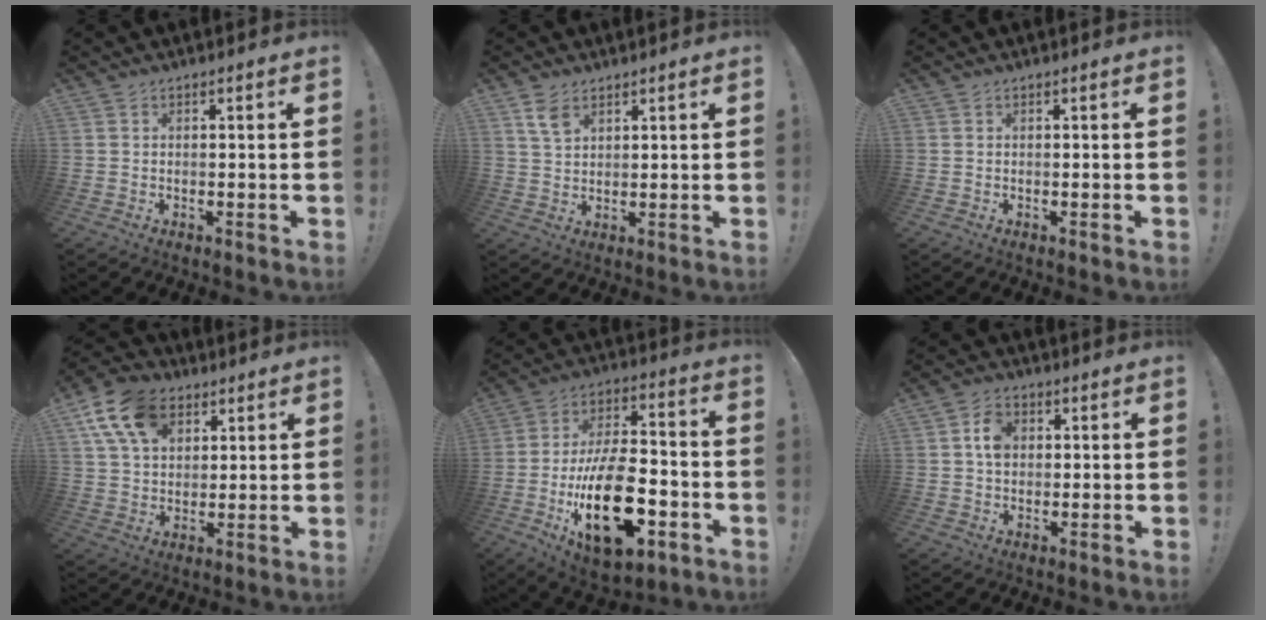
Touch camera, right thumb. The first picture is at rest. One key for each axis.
{"total": 5.0, "fx": 3.1, "fy": 2.6, "fz": 2.9, "tx": -0.053, "ty": -0.012, "tz": 0.059}
{"total": 0.0}
{"total": 15.5, "fx": 7.0, "fy": 10.5, "fz": 9.0, "tx": -0.148, "ty": -0.019, "tz": 0.136}
{"total": 26.2, "fx": -8.9, "fy": 13.2, "fz": 20.9, "tx": -0.365, "ty": 0.047, "tz": -0.137}
{"total": 6.4, "fx": 1.2, "fy": 5.0, "fz": 3.8, "tx": -0.061, "ty": 0.009, "tz": 0.023}